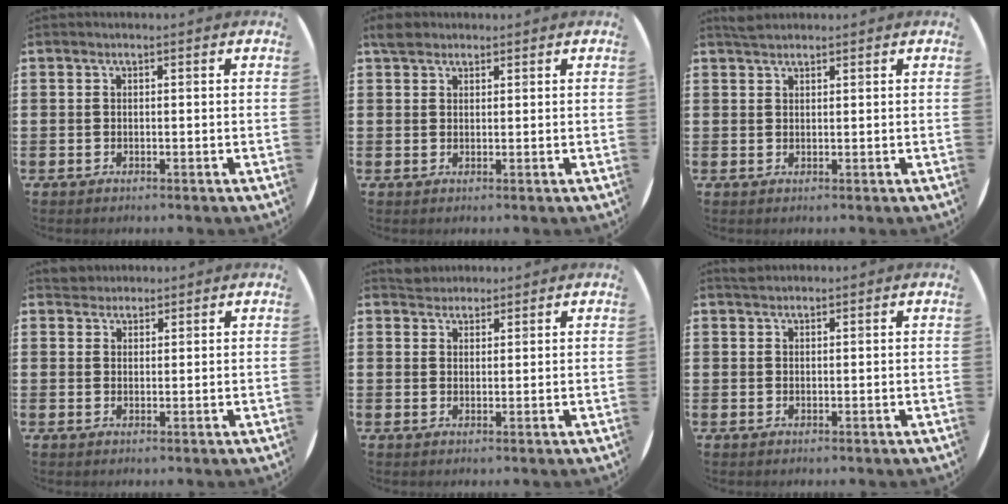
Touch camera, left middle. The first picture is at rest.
{"total": 2.1, "force": [1.8, 1.0, 0.5], "torque": [-0.006, 0.004, 0.033]}
{"total": 1.5, "force": [1.5, 0.4, 0.3], "torque": [-0.009, 0.004, 0.028]}
{"total": 2.0, "force": [1.9, 0.7, -0.2], "torque": [0.008, 0.001, 0.037]}
{"total": 2.4, "force": [2.3, 0.7, -0.1], "torque": [0.005, 0.001, 0.044]}
{"total": 1.0, "force": [0.9, 0.2, 0.0], "torque": [-0.002, 0.002, 0.018]}